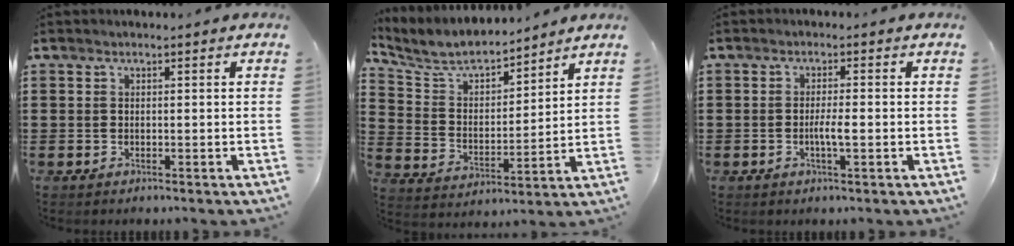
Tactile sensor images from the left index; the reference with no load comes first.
{"total": 6.6, "force": [6.1, 1.6, 2.0], "torque": [-0.072, -0.037, 0.104]}
{"total": 2.9, "force": [-0.6, 0.4, 2.8], "torque": [-0.057, -0.002, -0.013]}